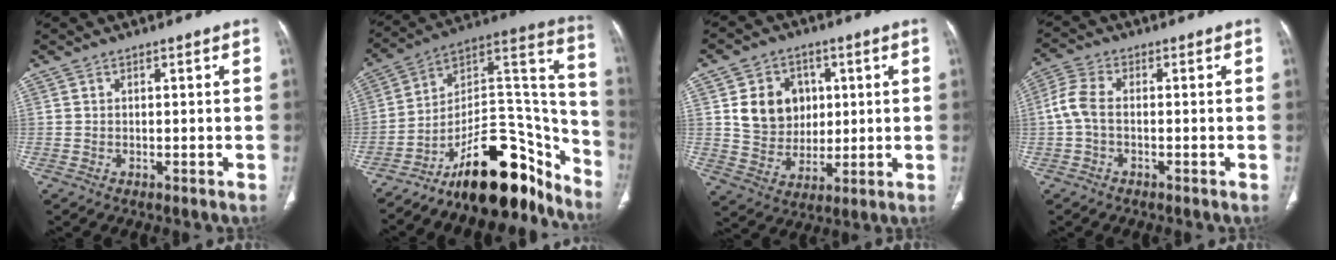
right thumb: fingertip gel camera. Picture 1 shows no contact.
{"total": 24.5, "force": [-18.1, 9.8, 13.4], "torque": [-0.123, 0.137, -0.292]}
{"total": 11.4, "force": [2.6, 9.7, 5.3], "torque": [-0.044, -0.008, 0.056]}
{"total": 4.6, "force": [-0.7, 2.5, 3.8], "torque": [-0.099, 0.015, -0.021]}